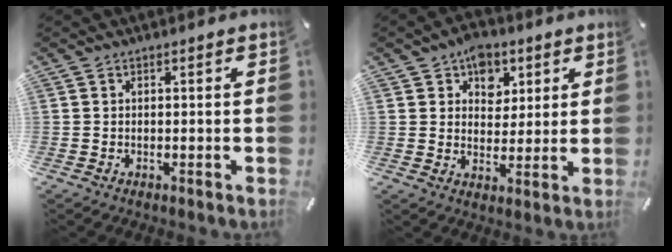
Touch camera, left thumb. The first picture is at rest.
{"total": 7.3, "force": [3.8, 5.8, 2.1], "torque": [-0.016, -0.017, 0.065]}